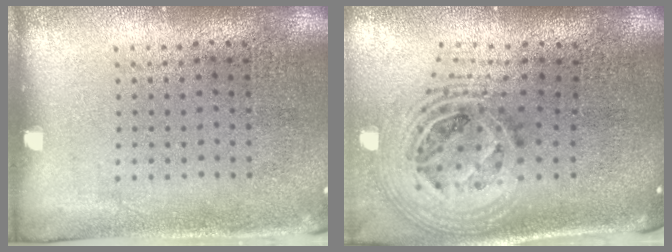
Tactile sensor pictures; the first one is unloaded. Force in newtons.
{"total": 2.3, "press": 1.7, "slide": 1.5}